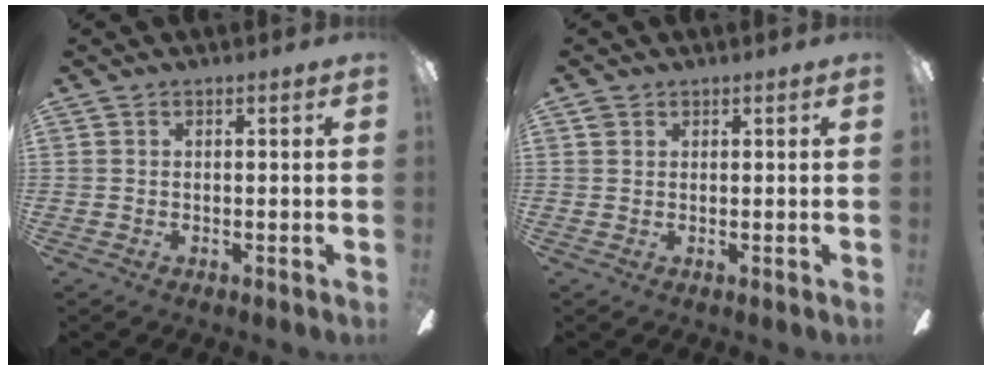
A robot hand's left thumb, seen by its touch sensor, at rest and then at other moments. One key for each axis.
{"total": 1.2, "fx": 0.9, "fy": 0.8, "fz": 0.2, "tx": 0.003, "ty": -0.001, "tz": 0.014}